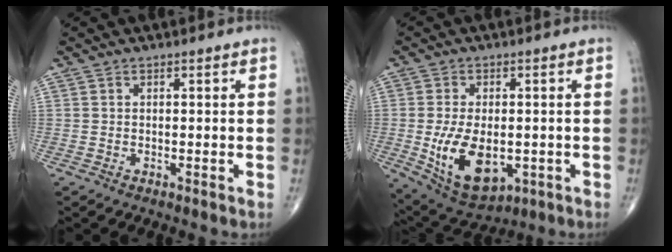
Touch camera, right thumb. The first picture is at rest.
{"total": 13.3, "force": [-2.5, 7.6, 10.7], "torque": [-0.174, -0.007, -0.022]}